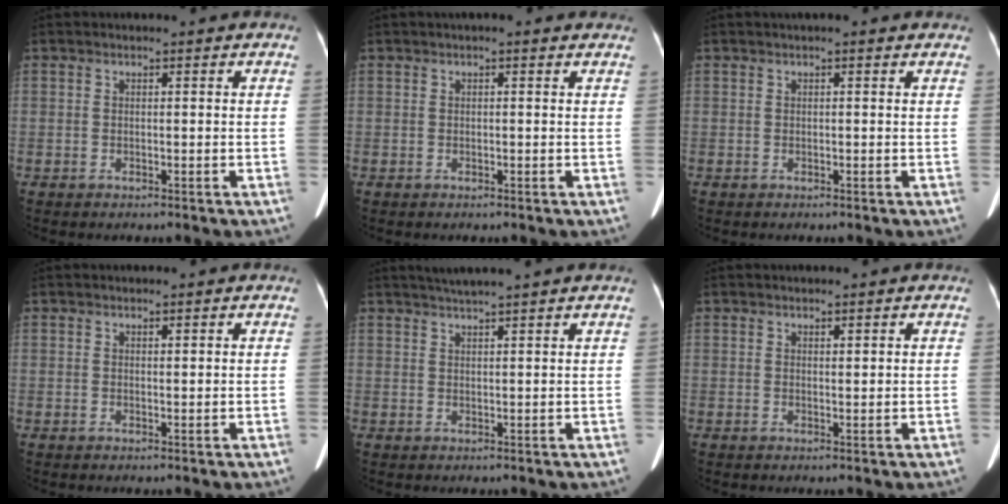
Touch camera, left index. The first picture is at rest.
{"total": 2.4, "force": [1.8, 0.5, 1.5], "torque": [-0.016, 0.022, 0.019]}
{"total": 2.7, "force": [2.1, 0.4, 1.7], "torque": [-0.020, 0.025, 0.026]}
{"total": 0.5, "force": [0.4, 0.1, 0.3], "torque": [-0.006, -0.004, 0.006]}
{"total": 4.9, "force": [4.3, -0.9, 2.3], "torque": [-0.036, 0.021, 0.067]}
{"total": 1.0, "force": [0.7, 0.3, 0.6], "torque": [-0.010, -0.004, 0.012]}